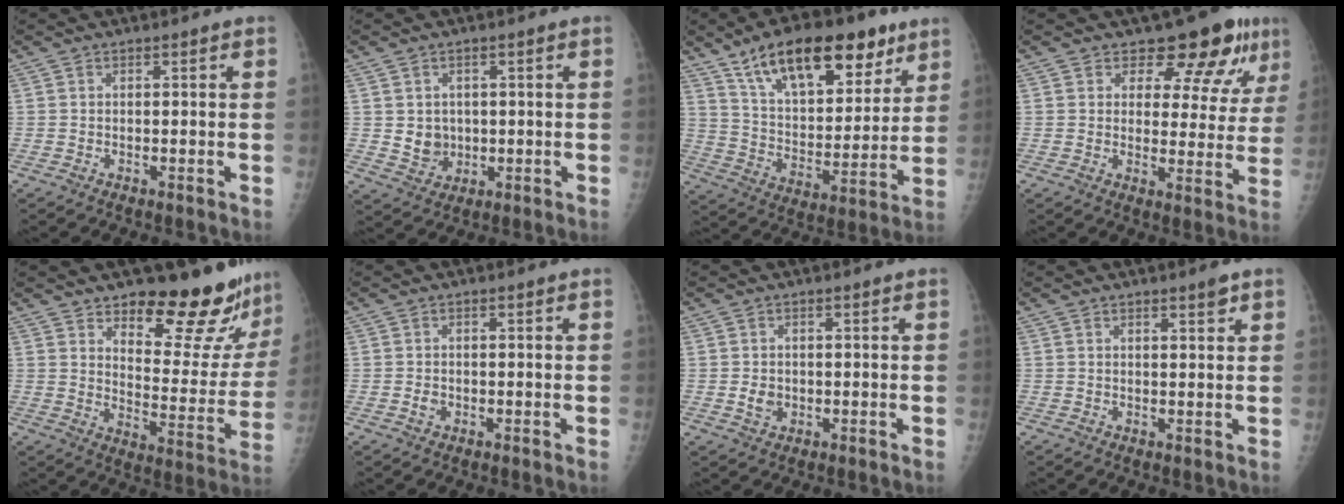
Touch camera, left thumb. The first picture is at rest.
{"total": 4.9, "force": [0.1, 4.3, 2.4], "torque": [-0.016, -0.003, 0.014]}
{"total": 22.4, "force": [13.8, 10.1, 14.5], "torque": [-0.189, -0.042, 0.232]}
{"total": 10.6, "force": [7.6, 5.3, 5.2], "torque": [-0.026, -0.047, 0.089]}
{"total": 19.4, "force": [16.1, 6.1, 8.9], "torque": [-0.065, -0.130, 0.212]}
{"total": 1.4, "force": [-0.4, 1.1, 0.8], "torque": [-0.011, 0.002, -0.008]}
{"total": 2.6, "force": [-0.4, 2.1, 1.5], "torque": [-0.018, 0.001, -0.002]}
{"total": 1.9, "force": [1.3, 0.3, 1.4], "torque": [-0.018, -0.008, 0.019]}